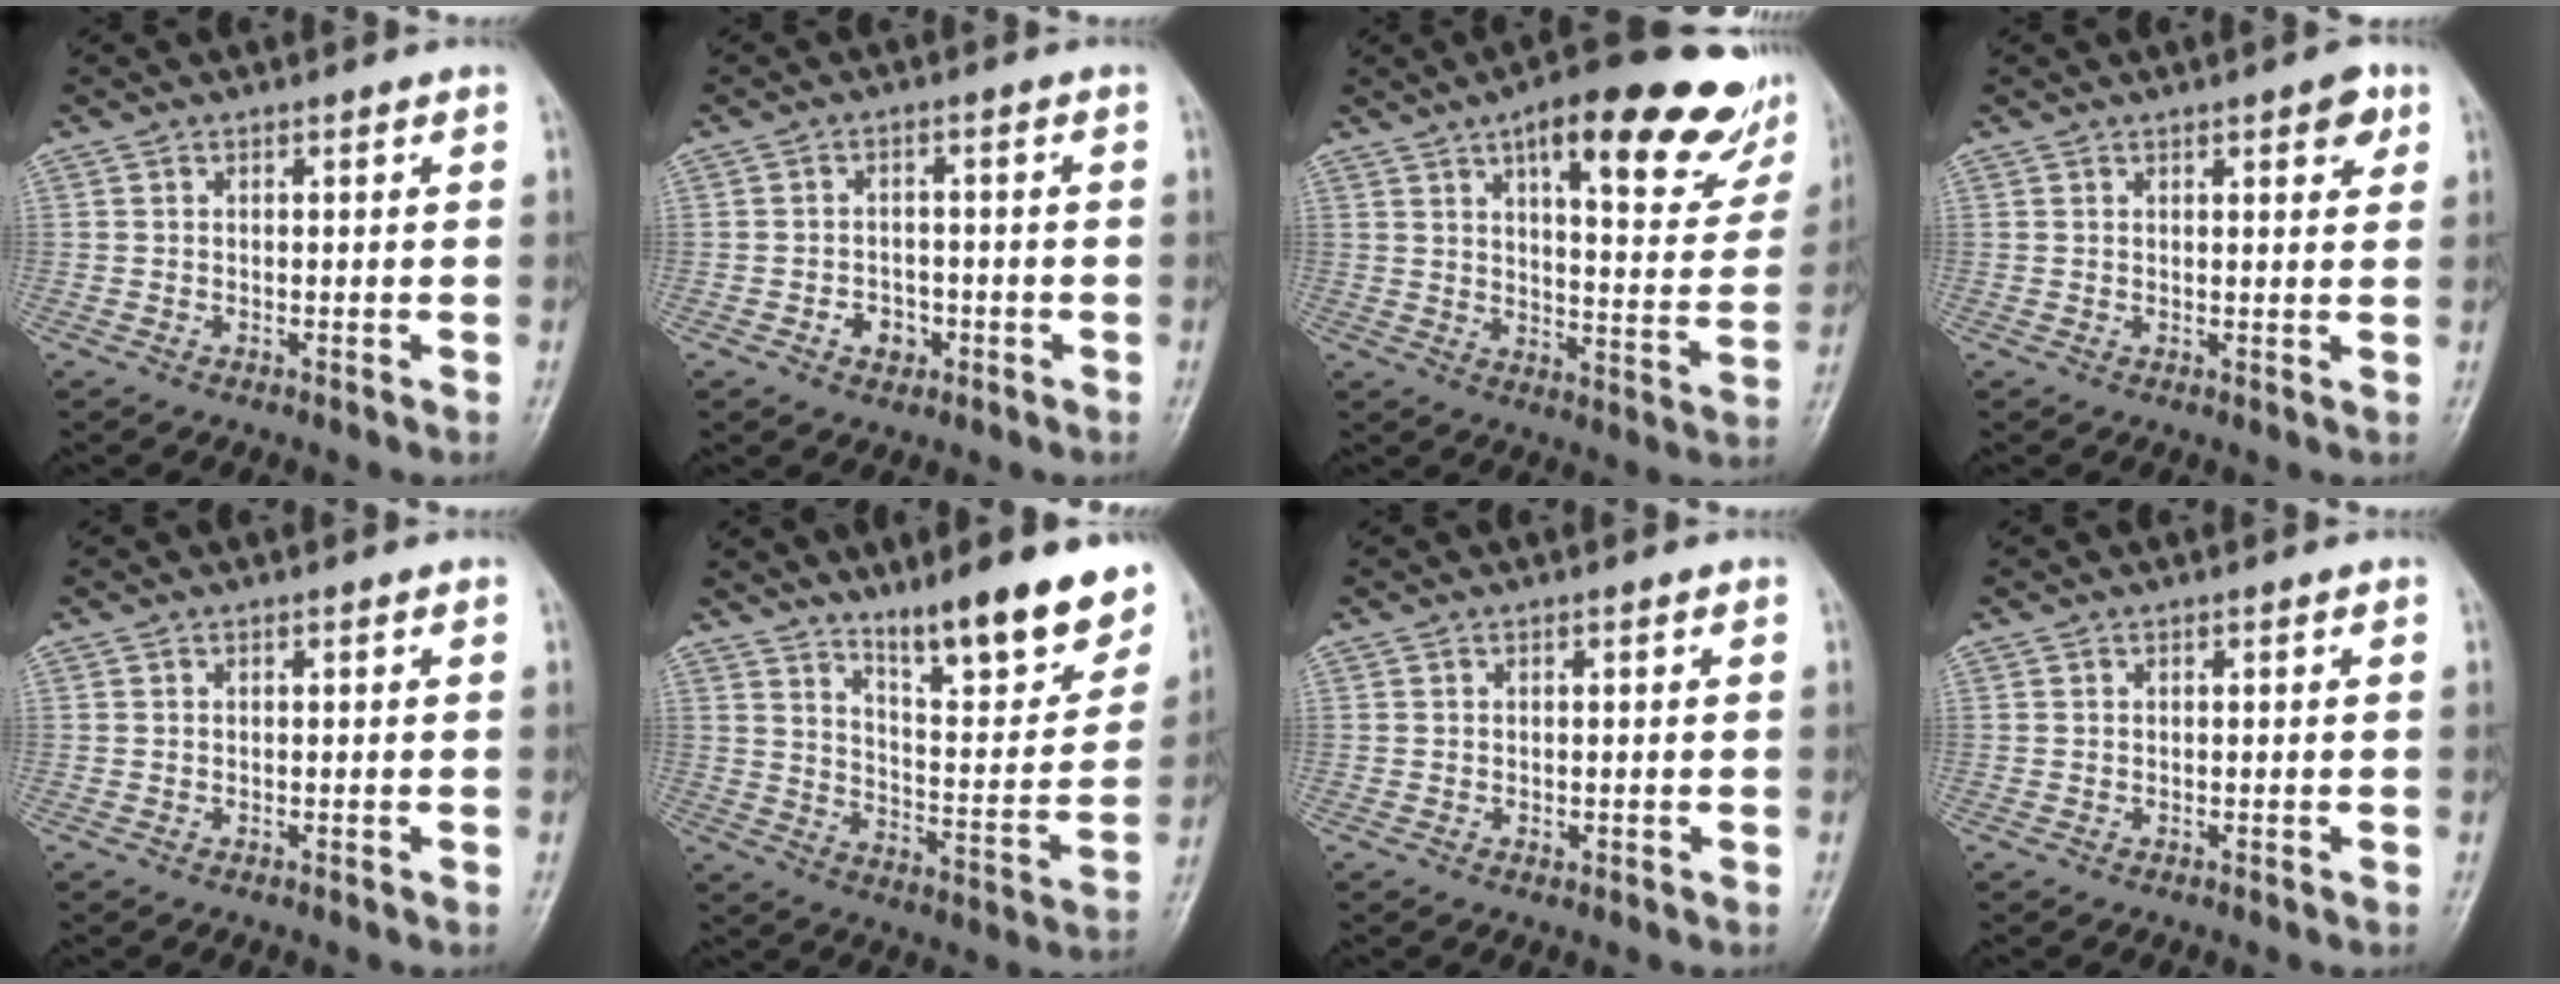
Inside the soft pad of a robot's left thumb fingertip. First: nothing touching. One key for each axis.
{"total": 4.0, "fx": -1.7, "fy": 3.1, "fz": 2.0, "tx": -0.011, "ty": 0.015, "tz": -0.024}
{"total": 23.3, "fx": 14.1, "fy": 7.3, "fz": 17.0, "tx": -0.192, "ty": -0.040, "tz": 0.188}
{"total": 3.9, "fx": 2.1, "fy": 1.3, "fz": 3.0, "tx": -0.029, "ty": -0.006, "tz": 0.023}
{"total": 0.0}
{"total": 18.0, "fx": 12.9, "fy": 3.9, "fz": 12.0, "tx": -0.131, "ty": -0.083, "tz": 0.203}
{"total": 0.7, "fx": -0.2, "fy": 0.5, "fz": 0.5, "tx": -0.007, "ty": 0.001, "tz": -0.001}
{"total": 0.0}